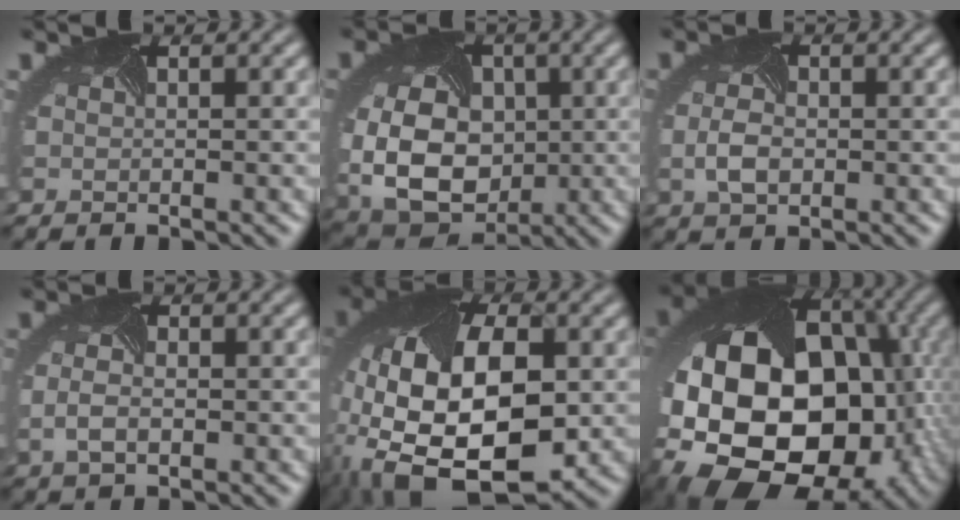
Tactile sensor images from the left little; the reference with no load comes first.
{"total": 10.7, "force": [-0.6, 8.1, 6.9], "torque": [-0.140, -0.026, 0.007]}
{"total": 2.2, "force": [-0.4, 1.5, 1.6], "torque": [-0.048, -0.003, -0.005]}
{"total": 2.1, "force": [-0.3, 1.3, 1.6], "torque": [-0.049, -0.003, -0.003]}
{"total": 16.4, "force": [-2.3, 9.9, 12.8], "torque": [-0.271, -0.031, -0.021]}
{"total": 21.6, "force": [-2.6, 17.2, 12.8], "torque": [-0.246, -0.056, -0.050]}